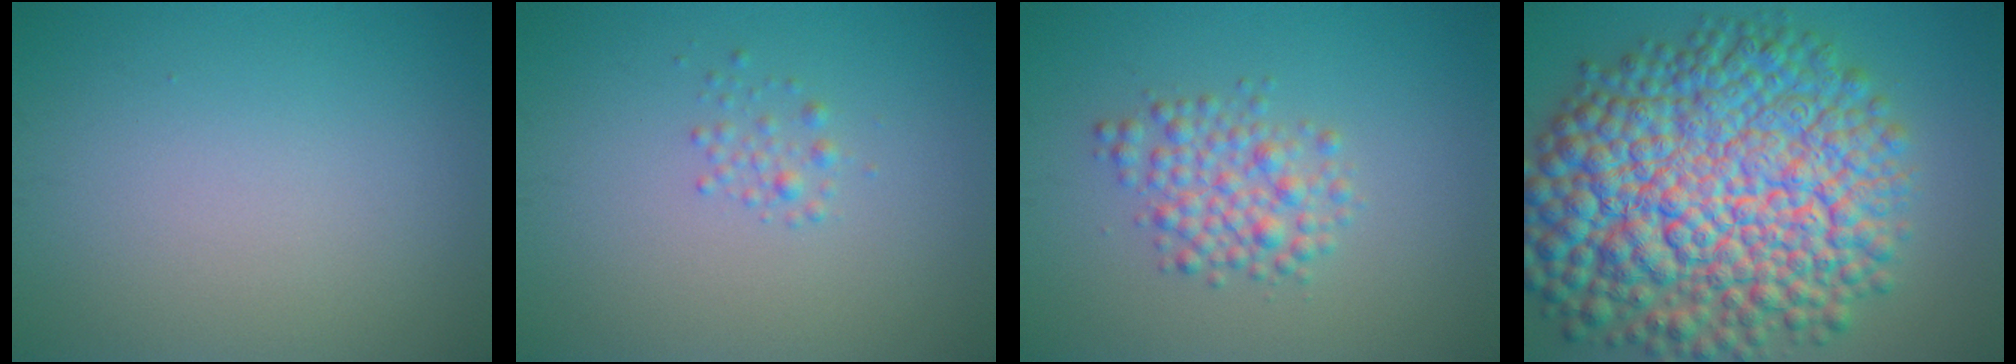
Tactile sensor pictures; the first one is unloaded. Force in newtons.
{"total": 1.1, "press": 1.1, "slide": 0.1}
{"total": 3.3, "press": 3.2, "slide": 0.1}
{"total": 16.7, "press": 16.7, "slide": 0.4}